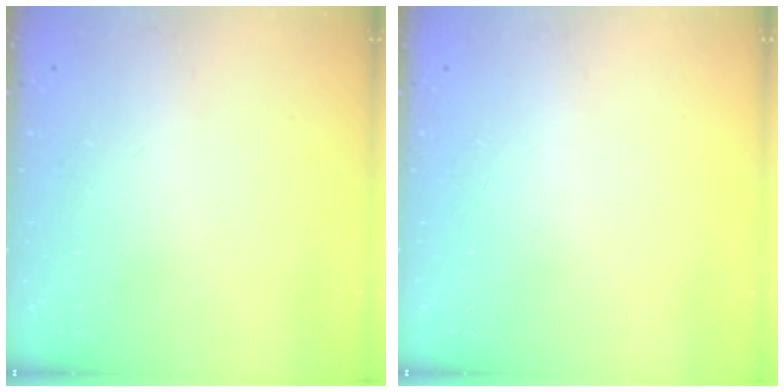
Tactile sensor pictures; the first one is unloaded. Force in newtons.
{"total": 0.0}